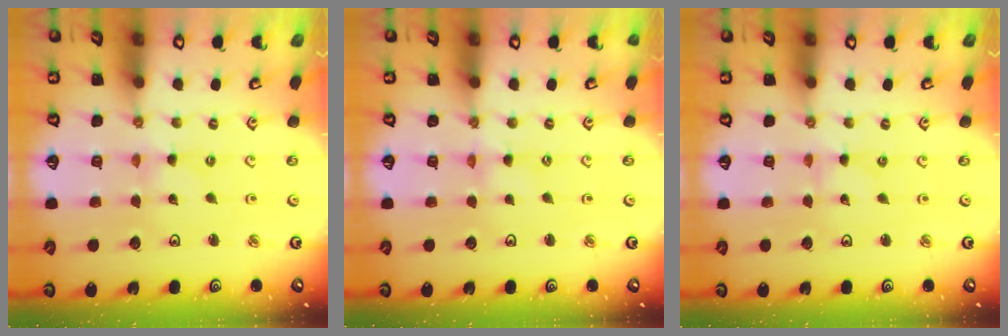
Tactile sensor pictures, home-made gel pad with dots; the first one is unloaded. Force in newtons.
{"total": 0.0}
{"total": 0.0}